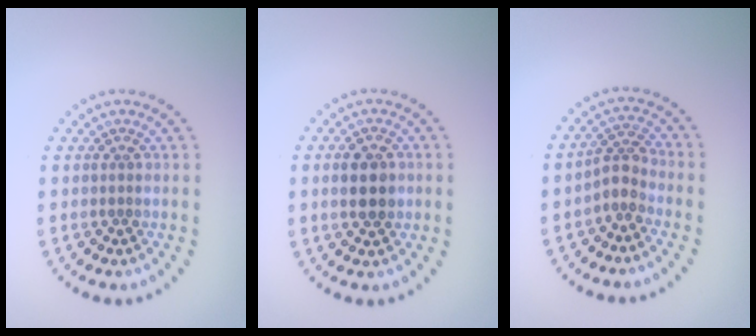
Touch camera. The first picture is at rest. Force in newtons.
{"total": 3.8, "press": 3.8, "slide": 0.2}
{"total": 2.3, "press": 1.7, "slide": 1.6}